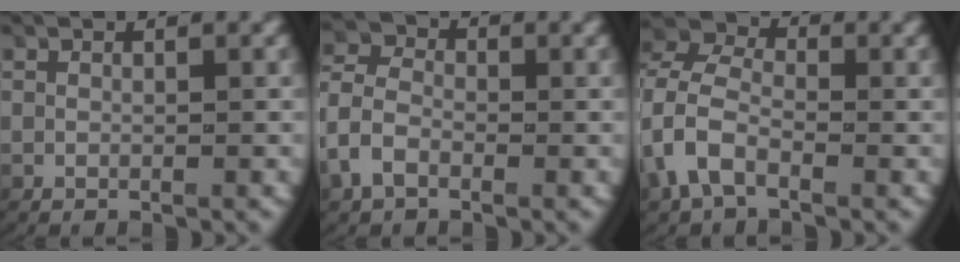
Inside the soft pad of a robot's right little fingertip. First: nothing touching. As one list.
[{"total": 4.1, "force": [-0.8, 3.4, 2.1], "torque": [-0.060, -0.011, -0.016]}, {"total": 6.2, "force": [0.8, 5.1, 3.4], "torque": [-0.078, 0.013, -0.006]}]